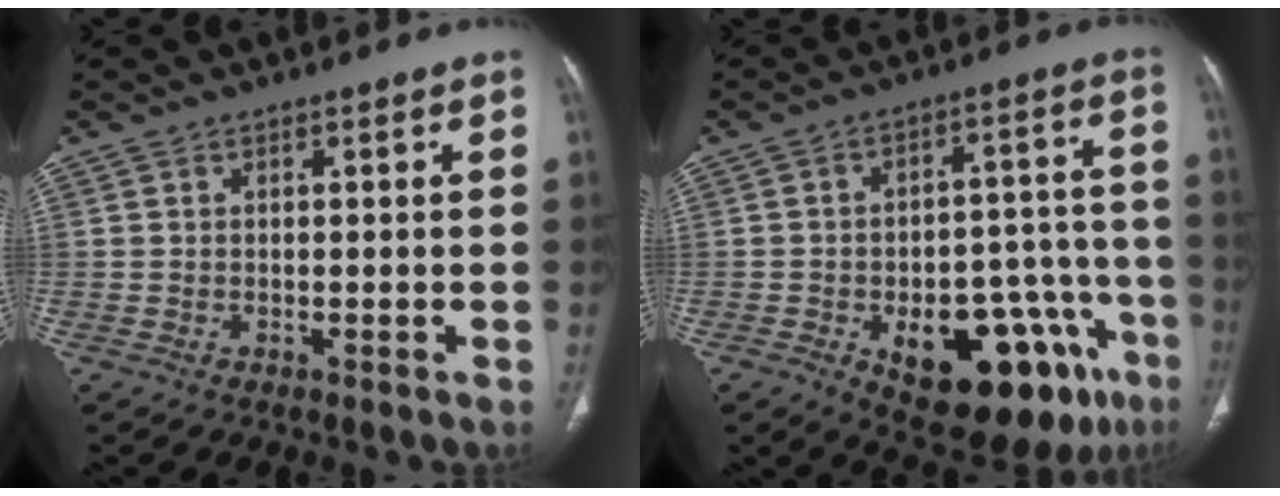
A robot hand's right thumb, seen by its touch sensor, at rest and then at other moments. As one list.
[{"total": 23.2, "force": [-10.7, 11.2, 17.3], "torque": [-0.166, 0.063, -0.130]}]